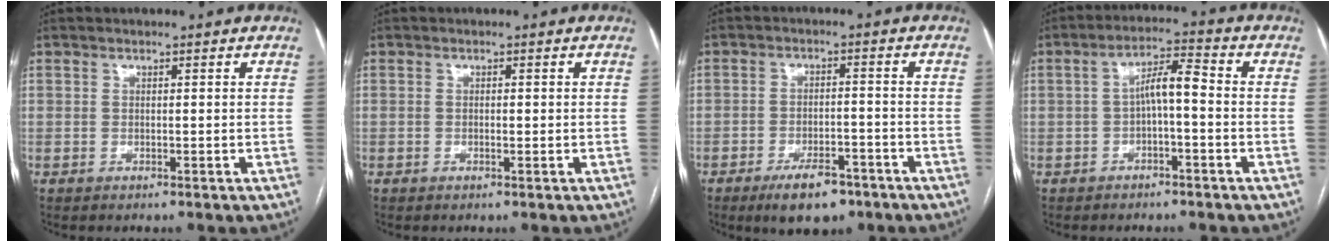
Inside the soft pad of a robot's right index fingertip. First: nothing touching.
{"total": 0.8, "force": [0.0, 0.3, 0.7], "torque": [-0.013, -0.001, 0.000]}
{"total": 7.4, "force": [-5.0, 3.0, 4.6], "torque": [-0.074, -0.003, -0.075]}
{"total": 5.3, "force": [-0.5, 1.2, 5.2], "torque": [-0.090, 0.024, -0.009]}